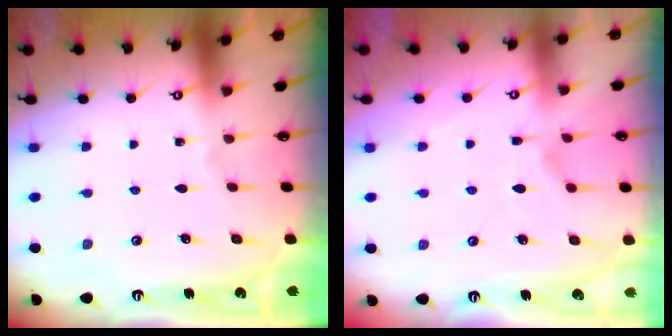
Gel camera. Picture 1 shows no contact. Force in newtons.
{"total": 2.0, "press": 1.5, "slide": 1.3}